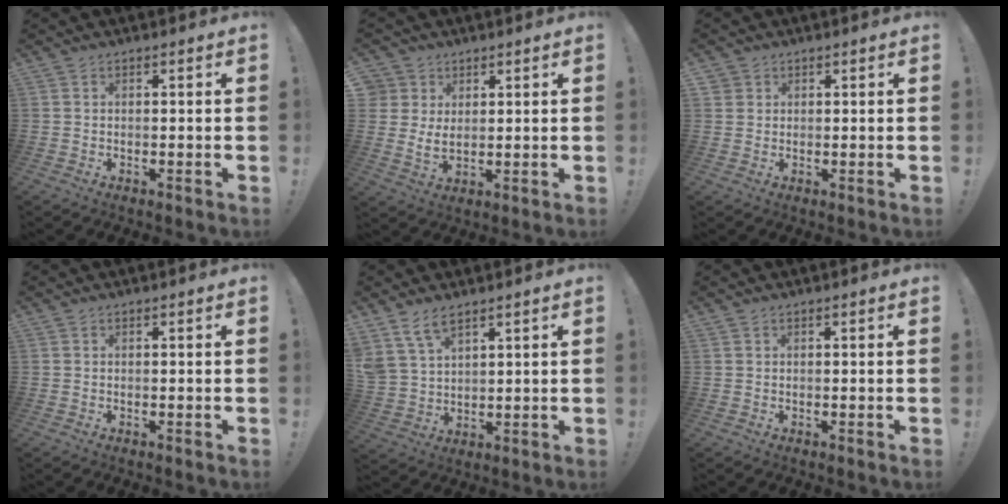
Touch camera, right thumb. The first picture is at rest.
{"total": 5.6, "force": [3.0, 4.2, 2.2], "torque": [-0.040, -0.013, 0.059]}
{"total": 1.9, "force": [1.0, 1.6, 0.2], "torque": [-0.003, -0.003, 0.018]}
{"total": 0.0}
{"total": 7.9, "force": [5.8, 3.9, 3.7], "torque": [-0.079, -0.025, 0.118]}
{"total": 0.0}